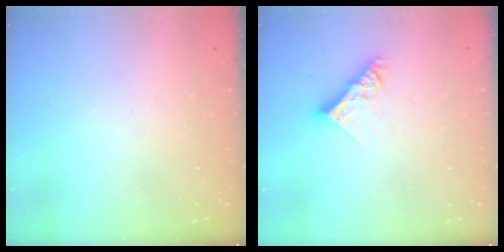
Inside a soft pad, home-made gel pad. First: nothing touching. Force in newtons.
{"total": 9.8, "press": 9.8, "slide": 0.8}